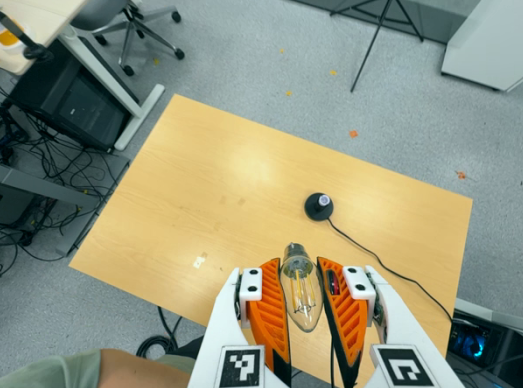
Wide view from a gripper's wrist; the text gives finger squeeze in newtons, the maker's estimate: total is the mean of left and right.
{"total": 18.9, "left": 20.6, "right": 17.2}